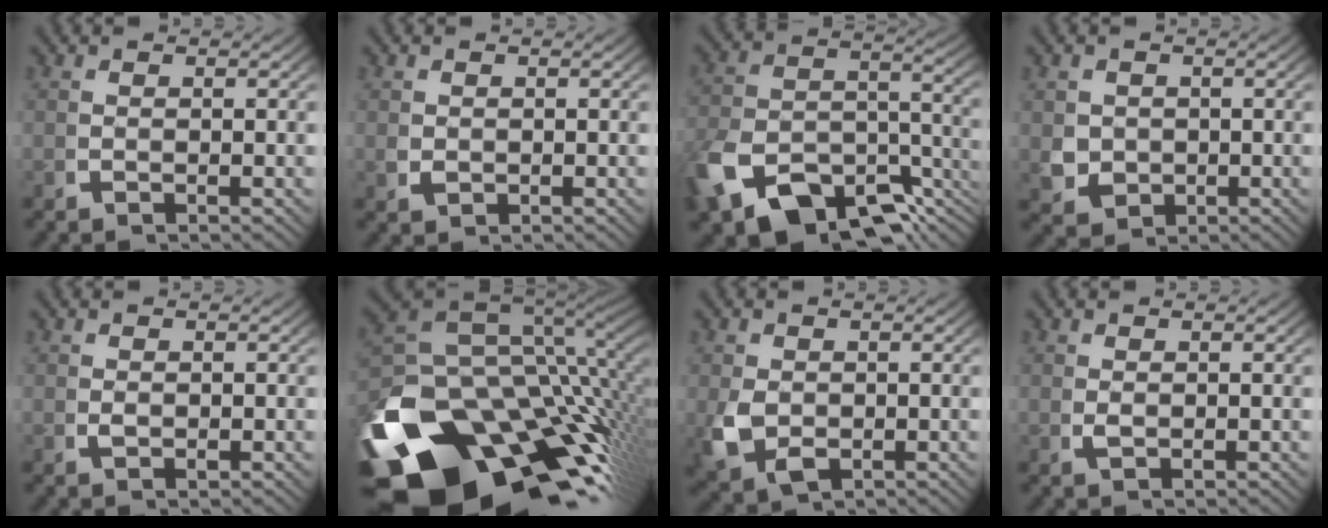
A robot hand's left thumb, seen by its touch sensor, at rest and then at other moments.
{"total": 1.5, "force": [0.0, 1.2, 0.8], "torque": [-0.024, -0.011, 0.010]}
{"total": 12.7, "force": [-7.5, 7.2, 7.2], "torque": [-0.149, -0.051, -0.094]}
{"total": 4.8, "force": [-0.5, 4.0, 2.5], "torque": [-0.062, -0.030, 0.008]}
{"total": 0.9, "force": [0.2, 0.5, 0.7], "torque": [-0.017, -0.007, 0.010]}
{"total": 28.6, "force": [-7.3, 17.3, 21.6], "torque": [-0.377, -0.077, -0.077]}
{"total": 5.3, "force": [-0.8, 4.0, 3.5], "torque": [-0.095, -0.032, 0.006]}
{"total": 0.8, "force": [0.3, 0.3, 0.7], "torque": [-0.020, -0.006, 0.015]}